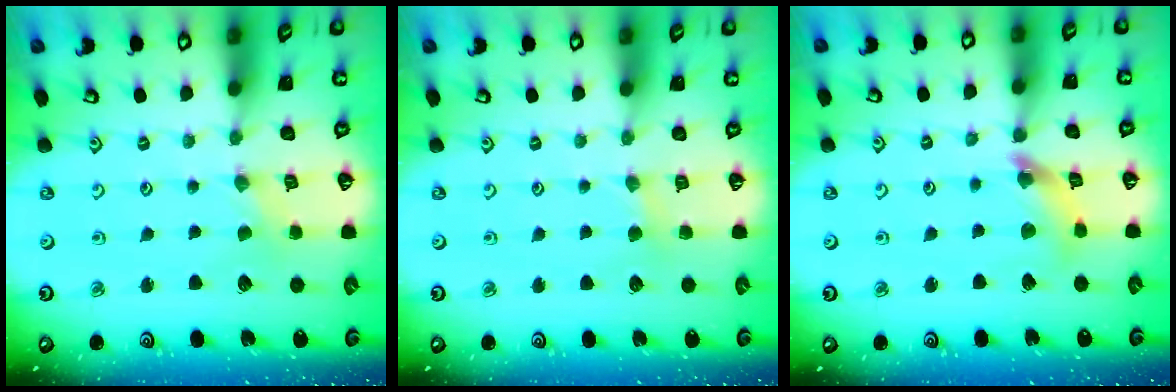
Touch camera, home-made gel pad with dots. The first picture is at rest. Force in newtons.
{"total": 2.7, "press": 2.7, "slide": 0.4}
{"total": 7.6, "press": 7.6, "slide": 0.8}